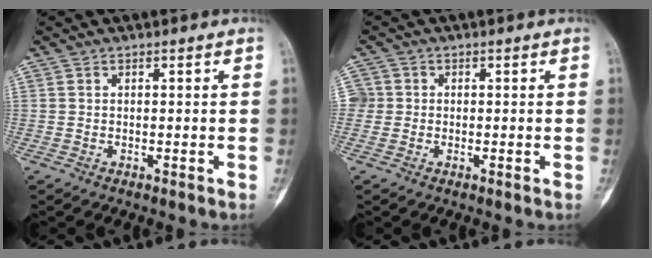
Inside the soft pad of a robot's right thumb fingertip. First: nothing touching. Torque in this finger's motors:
{"motor_torque": [-0.03, -0.07, 0.43, -0.02, -0.02]}